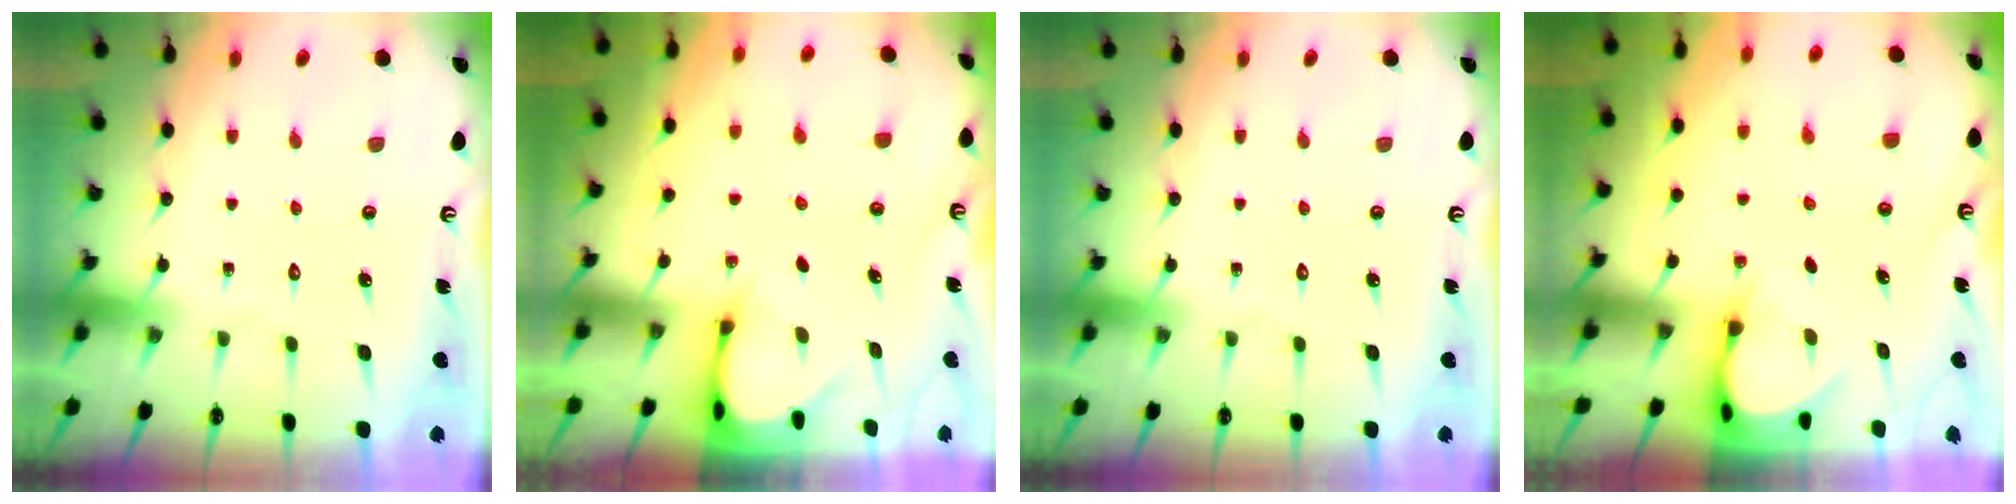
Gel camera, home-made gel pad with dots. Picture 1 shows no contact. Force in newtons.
{"total": 2.9, "press": 2.9, "slide": 0.2}
{"total": 0.0}
{"total": 4.0, "press": 3.9, "slide": 0.3}